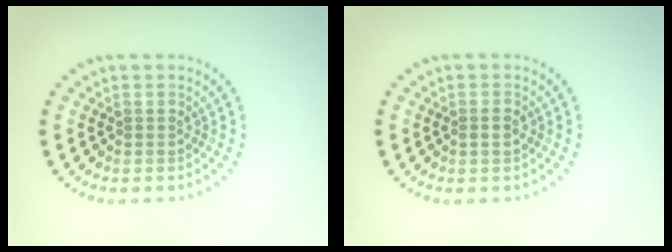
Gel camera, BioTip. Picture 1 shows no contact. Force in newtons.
{"total": 1.0, "press": 1.0, "slide": 0.3}